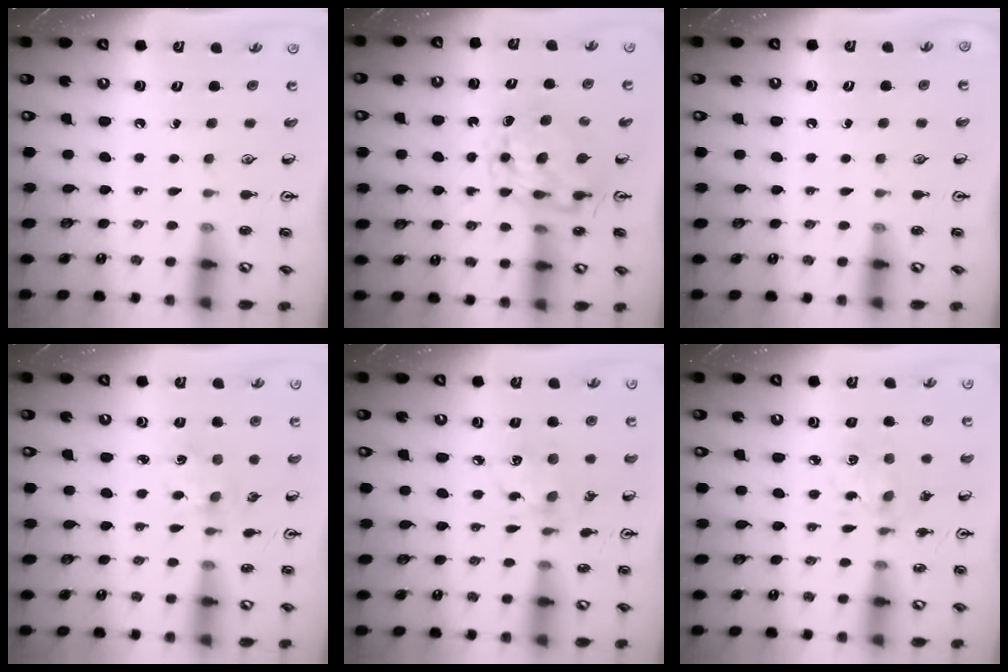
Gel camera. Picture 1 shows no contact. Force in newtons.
{"total": 9.7, "press": 9.7, "slide": 0.8}
{"total": 0.0}
{"total": 1.5, "press": 1.5, "slide": 0.1}
{"total": 6.3, "press": 6.3, "slide": 0.7}
{"total": 2.1, "press": 2.1, "slide": 0.4}